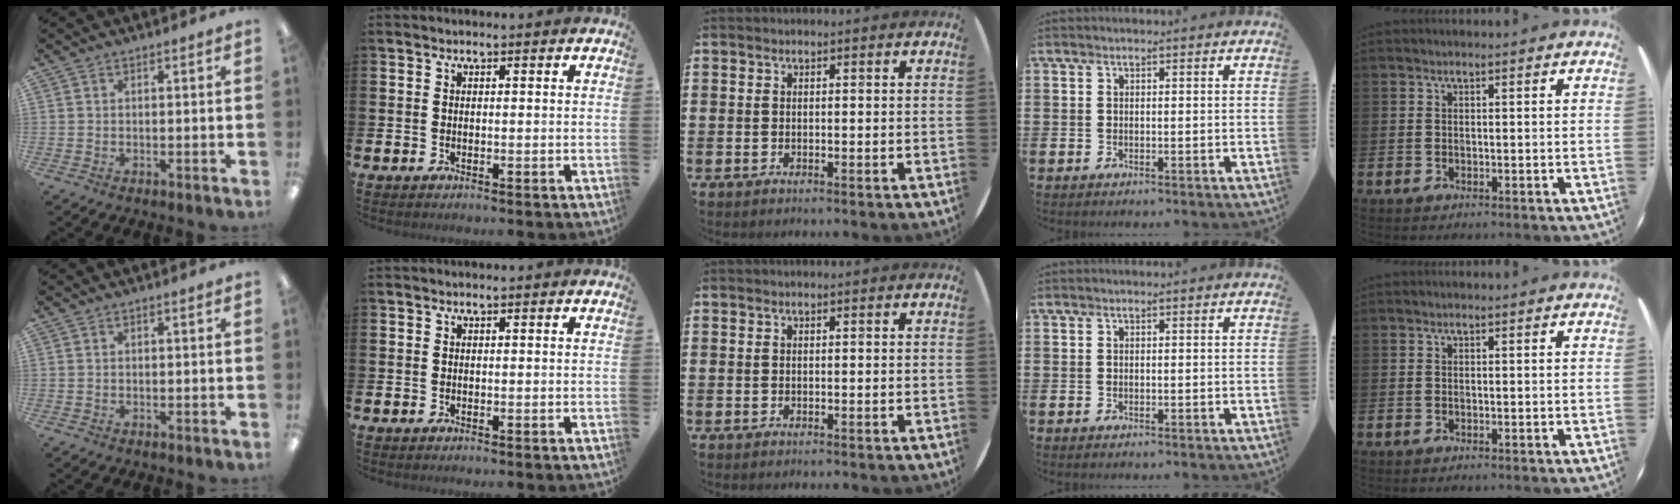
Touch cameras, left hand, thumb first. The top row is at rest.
{}